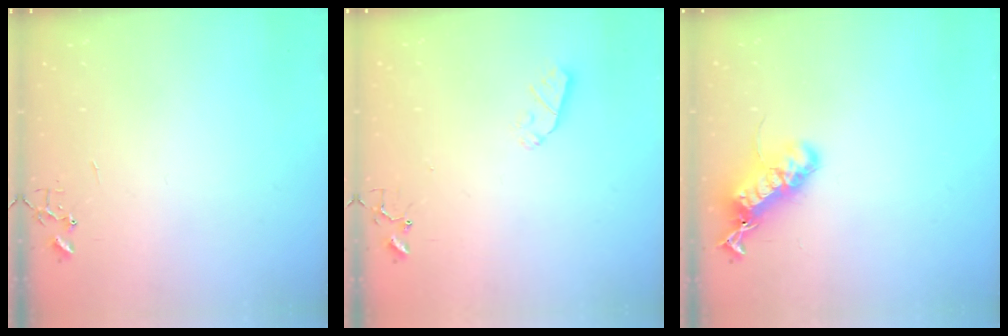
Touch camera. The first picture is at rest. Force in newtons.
{"total": 5.5, "press": 5.5, "slide": 0.4}
{"total": 18.4, "press": 18.4, "slide": 0.6}